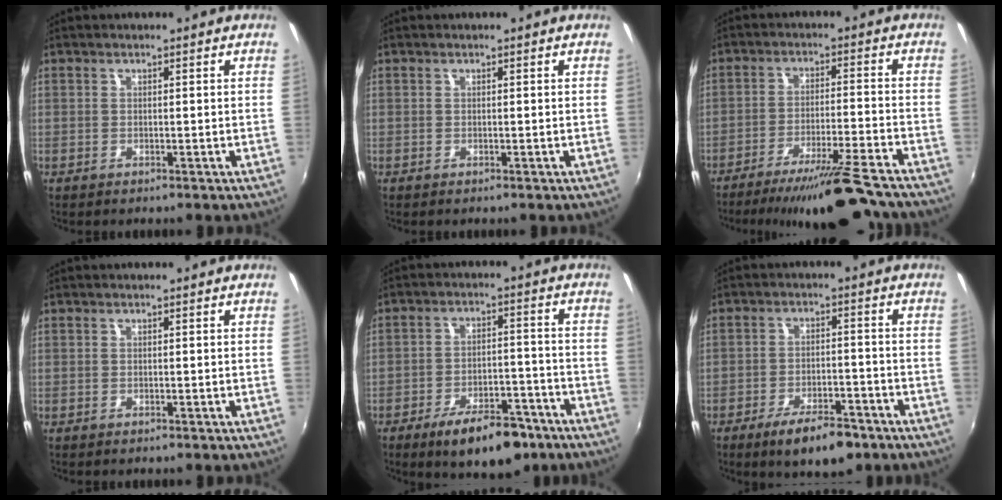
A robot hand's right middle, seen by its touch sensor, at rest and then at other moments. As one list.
[{"total": 0.0}, {"total": 15.5, "force": [-13.7, -0.2, 7.2], "torque": [-0.136, -0.026, -0.210]}, {"total": 0.0}, {"total": 12.3, "force": [-8.6, 5.2, 7.2], "torque": [-0.124, 0.007, -0.120]}, {"total": 9.5, "force": [-6.6, 3.5, 5.9], "torque": [-0.117, -0.008, -0.101]}]